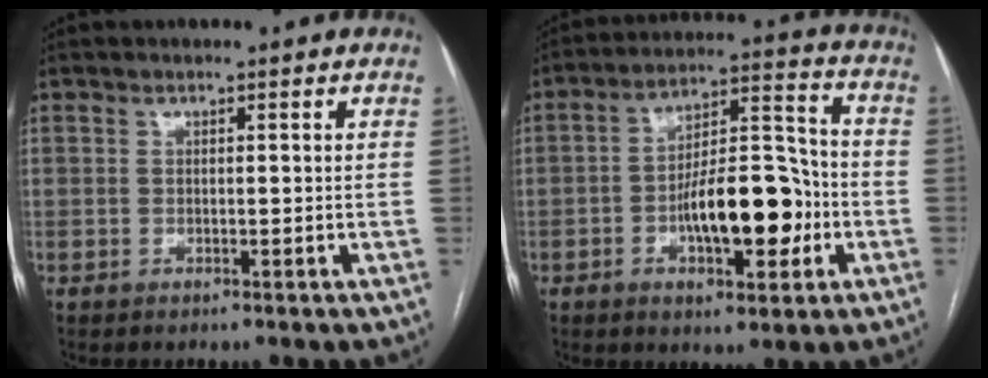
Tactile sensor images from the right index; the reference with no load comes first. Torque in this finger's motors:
{"motor_torque": [1.68, -0.46, 0.83, 0.17]}